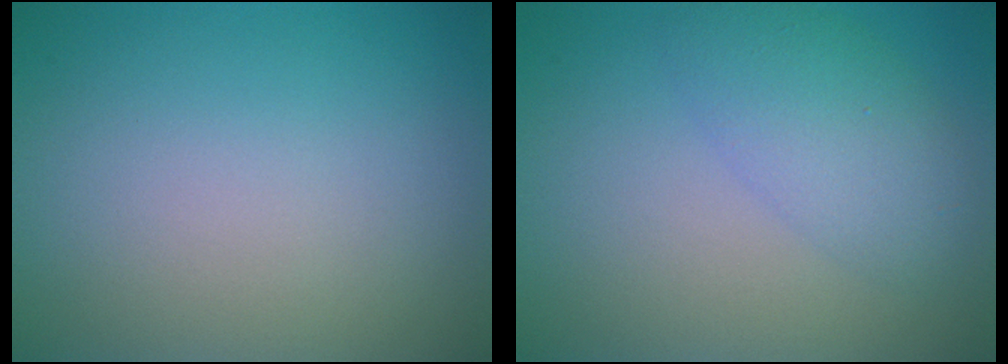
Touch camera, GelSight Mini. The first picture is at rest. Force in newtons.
{"total": 3.8, "press": 3.8, "slide": 0.1}